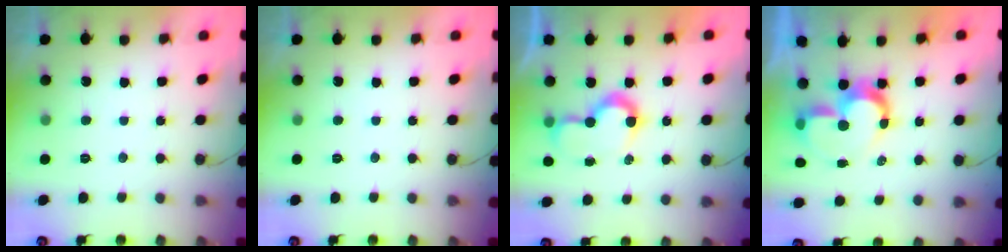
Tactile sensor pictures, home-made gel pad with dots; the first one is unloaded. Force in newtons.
{"total": 0.0}
{"total": 8.5, "press": 8.5, "slide": 0.2}
{"total": 9.6, "press": 9.6, "slide": 0.7}